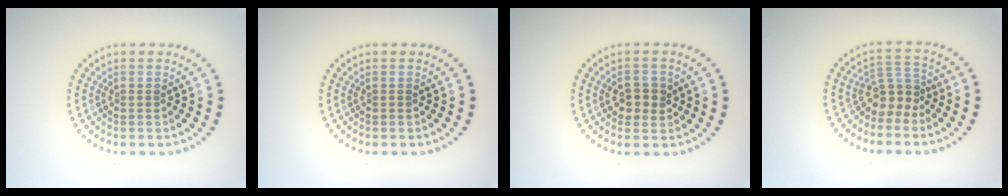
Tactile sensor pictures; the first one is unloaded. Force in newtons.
{"total": 0.0}
{"total": 2.4, "press": 2.3, "slide": 0.4}
{"total": 2.9, "press": 2.1, "slide": 2.1}